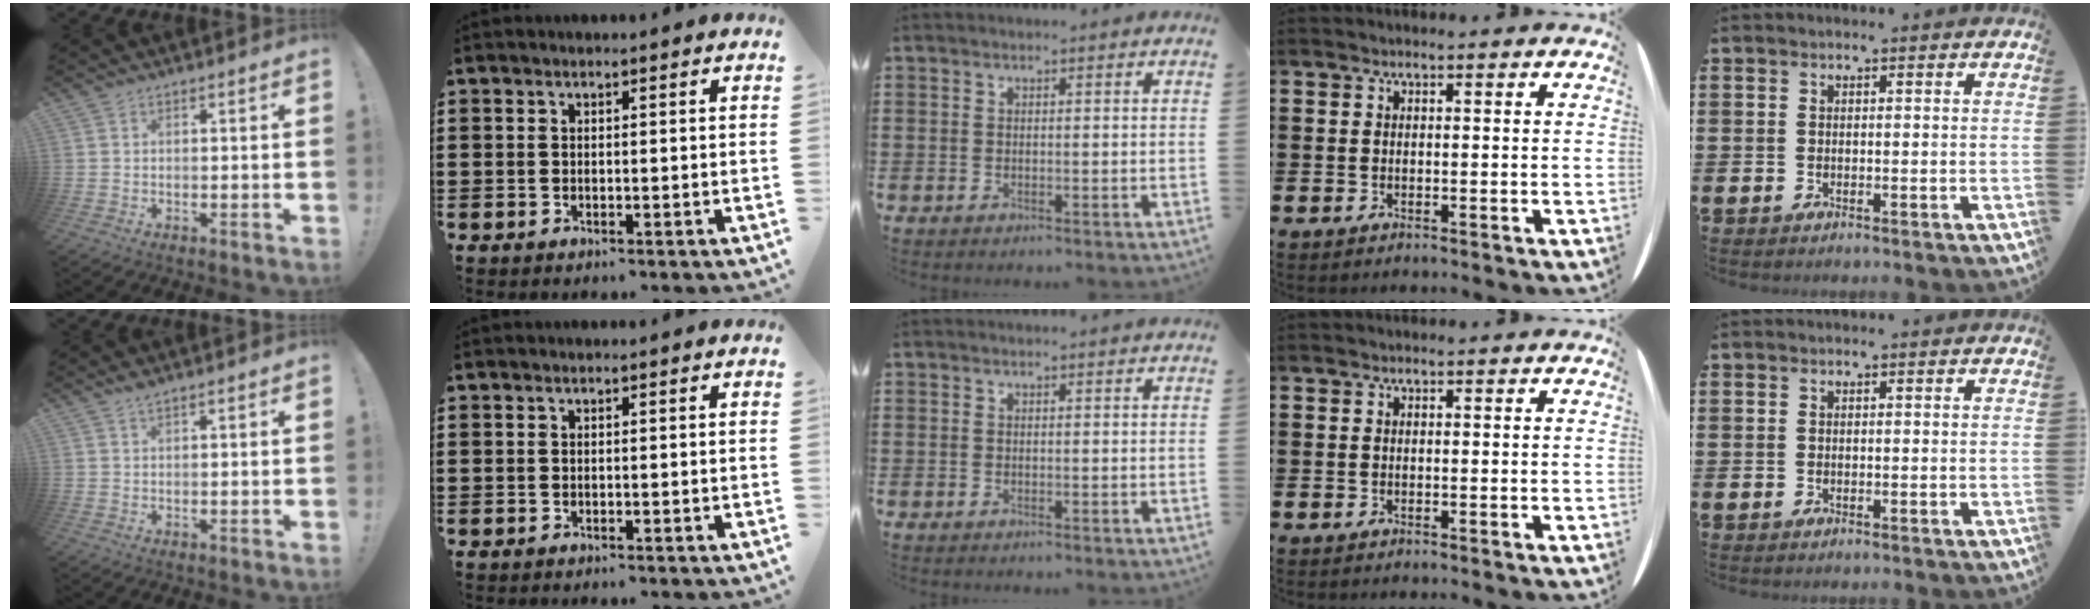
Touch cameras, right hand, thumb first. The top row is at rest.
{"thumb": {"total": 1.3, "force": [1.1, 0.2, 0.6], "torque": [-0.010, -0.002, 0.020]}}